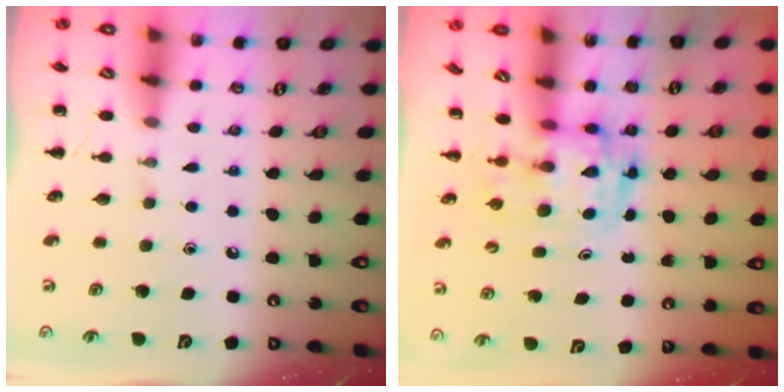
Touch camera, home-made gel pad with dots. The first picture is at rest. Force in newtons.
{"total": 3.0, "press": 2.9, "slide": 0.5}